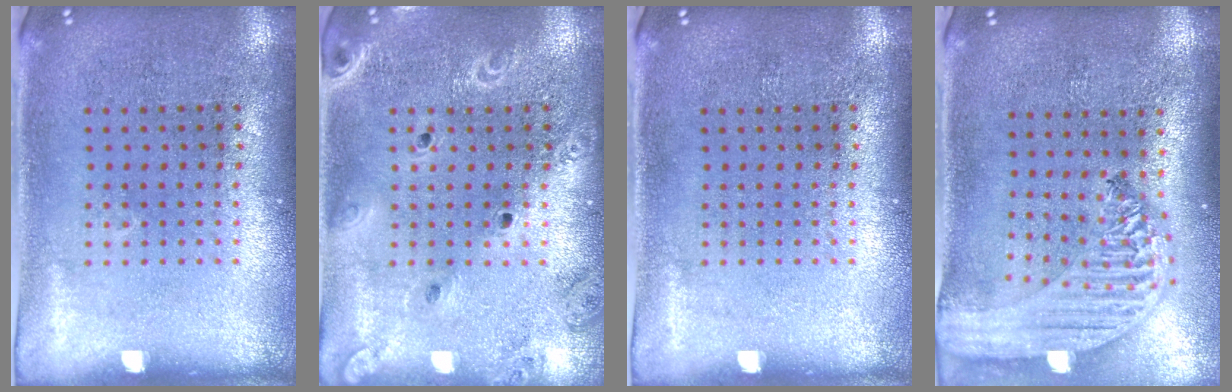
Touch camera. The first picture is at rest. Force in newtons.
{"total": 2.0, "press": 1.9, "slide": 0.7}
{"total": 0.0}
{"total": 2.5, "press": 2.1, "slide": 1.3}